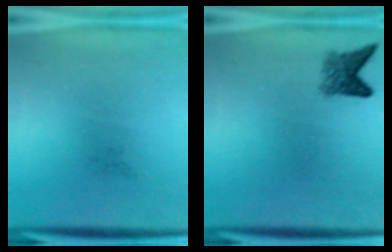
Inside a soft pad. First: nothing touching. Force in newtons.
{"total": 2.8}